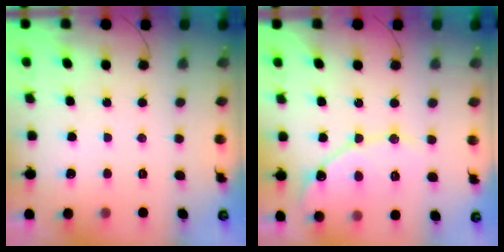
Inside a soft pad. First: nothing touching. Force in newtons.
{"total": 11.0, "press": 10.9, "slide": 0.9}